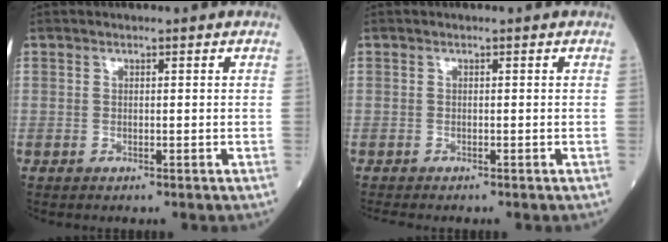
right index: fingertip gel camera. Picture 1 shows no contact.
{"total": 1.9, "force": [-1.8, 0.1, 0.7], "torque": [-0.016, -0.006, -0.026]}